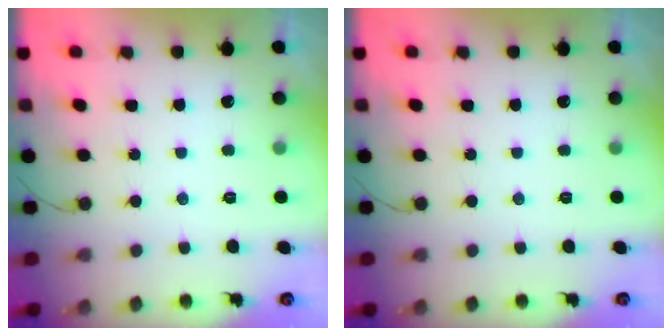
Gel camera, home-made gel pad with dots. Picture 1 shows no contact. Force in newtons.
{"total": 0.0}